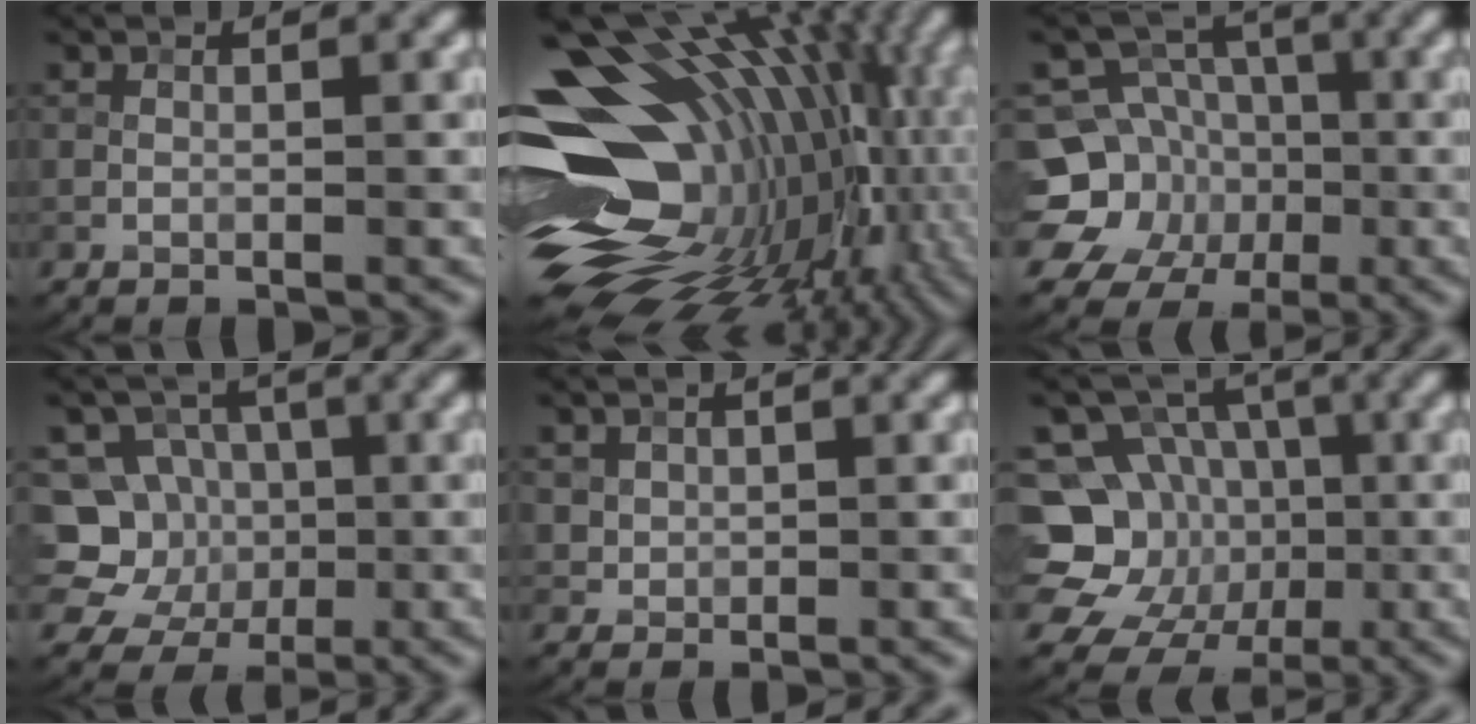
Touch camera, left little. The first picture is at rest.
{"total": 18.6, "force": [0.7, 12.3, 14.0], "torque": [-0.226, 0.007, 0.018]}
{"total": 11.0, "force": [-2.3, 10.1, 3.7], "torque": [-0.080, 0.003, -0.063]}
{"total": 7.3, "force": [-0.8, 6.8, 2.5], "torque": [-0.035, 0.011, -0.044]}
{"total": 1.8, "force": [0.9, 1.5, 0.6], "torque": [-0.020, -0.009, 0.035]}
{"total": 12.8, "force": [-1.7, 11.7, 4.8], "torque": [-0.109, 0.005, -0.045]}